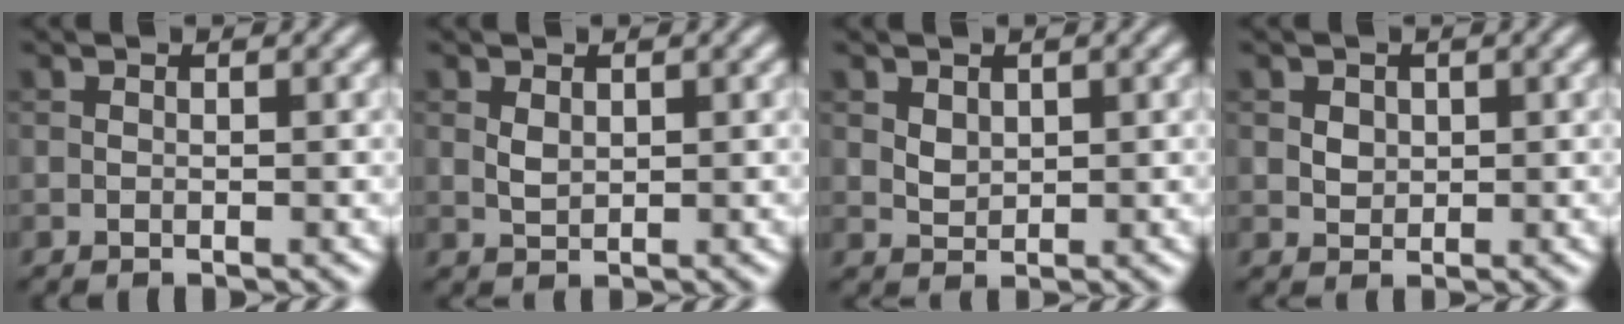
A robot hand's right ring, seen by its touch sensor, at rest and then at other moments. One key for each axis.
{"total": 1.1, "fx": 0.5, "fy": 0.7, "fz": 0.8, "tx": -0.019, "ty": -0.001, "tz": 0.014}
{"total": 1.4, "fx": 0.7, "fy": 1.0, "fz": 0.7, "tx": -0.014, "ty": -0.001, "tz": 0.016}
{"total": 1.5, "fx": 0.5, "fy": 1.2, "fz": 0.7, "tx": -0.013, "ty": 0.002, "tz": 0.008}